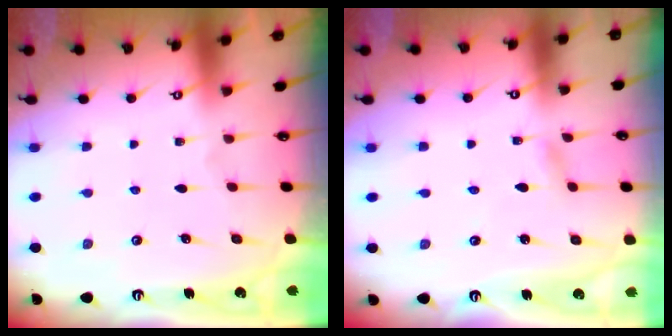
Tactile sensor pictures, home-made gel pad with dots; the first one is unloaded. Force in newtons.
{"total": 1.5, "press": 1.5, "slide": 0.1}